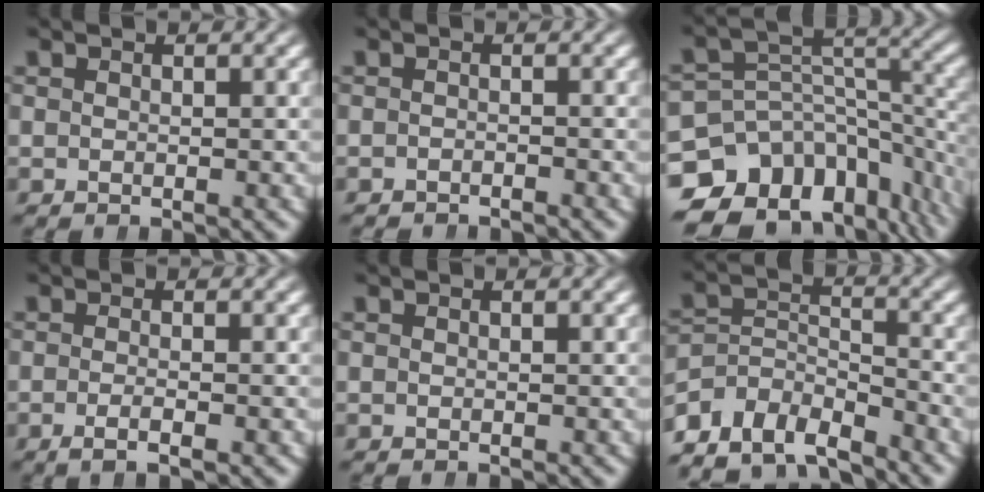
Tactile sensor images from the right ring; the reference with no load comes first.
{"total": 1.1, "force": [-1.0, -0.3, -0.4], "torque": [0.010, -0.005, -0.015]}
{"total": 14.7, "force": [-5.3, 10.9, 8.3], "torque": [-0.130, -0.045, -0.078]}
{"total": 1.9, "force": [-1.0, -0.1, 1.5], "torque": [-0.028, -0.001, -0.018]}
{"total": 0.0}
{"total": 9.4, "force": [-5.8, 6.2, 4.0], "torque": [-0.086, -0.053, -0.087]}